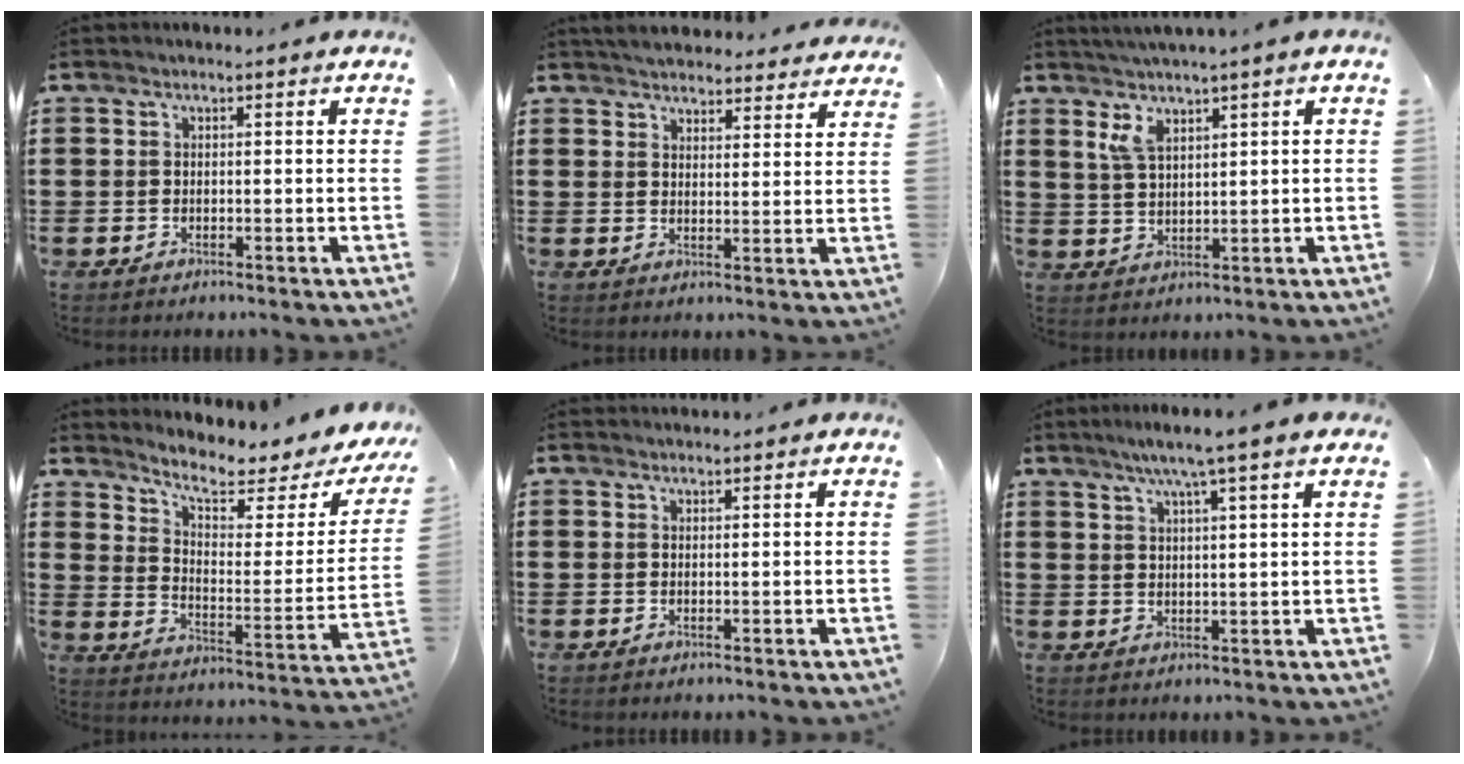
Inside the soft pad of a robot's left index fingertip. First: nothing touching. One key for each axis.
{"total": 4.1, "fx": 4.1, "fy": 0.5, "fz": 0.2, "tx": -0.018, "ty": -0.015, "tz": 0.075}
{"total": 4.1, "fx": 2.4, "fy": 0.8, "fz": 3.2, "tx": -0.069, "ty": 0.003, "tz": 0.043}
{"total": 5.8, "fx": 4.4, "fy": 1.6, "fz": 3.5, "tx": -0.076, "ty": -0.033, "tz": 0.065}
{"total": 0.9, "fx": 0.9, "fy": 0.1, "fz": 0.0, "tx": -0.003, "ty": -0.001, "tz": 0.018}
{"total": 5.1, "fx": 3.8, "fy": -0.6, "fz": 3.4, "tx": -0.076, "ty": -0.006, "tz": 0.063}